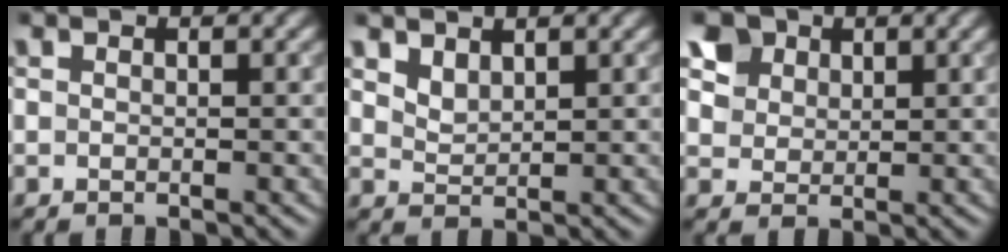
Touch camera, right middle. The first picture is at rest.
{"total": 1.7, "force": [1.3, 0.7, 0.7], "torque": [-0.017, -0.003, 0.031]}
{"total": 6.8, "force": [3.9, 4.9, 2.6], "torque": [-0.073, 0.002, 0.070]}